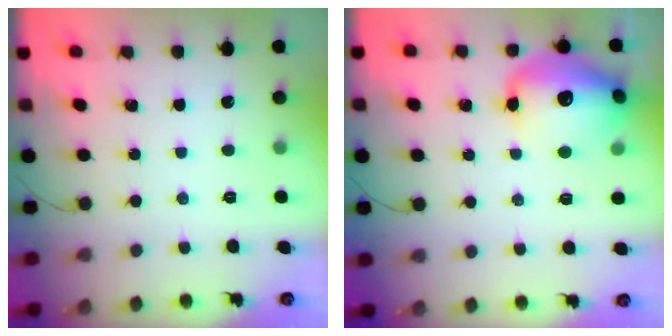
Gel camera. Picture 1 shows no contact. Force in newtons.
{"total": 16.1, "press": 15.7, "slide": 3.2}